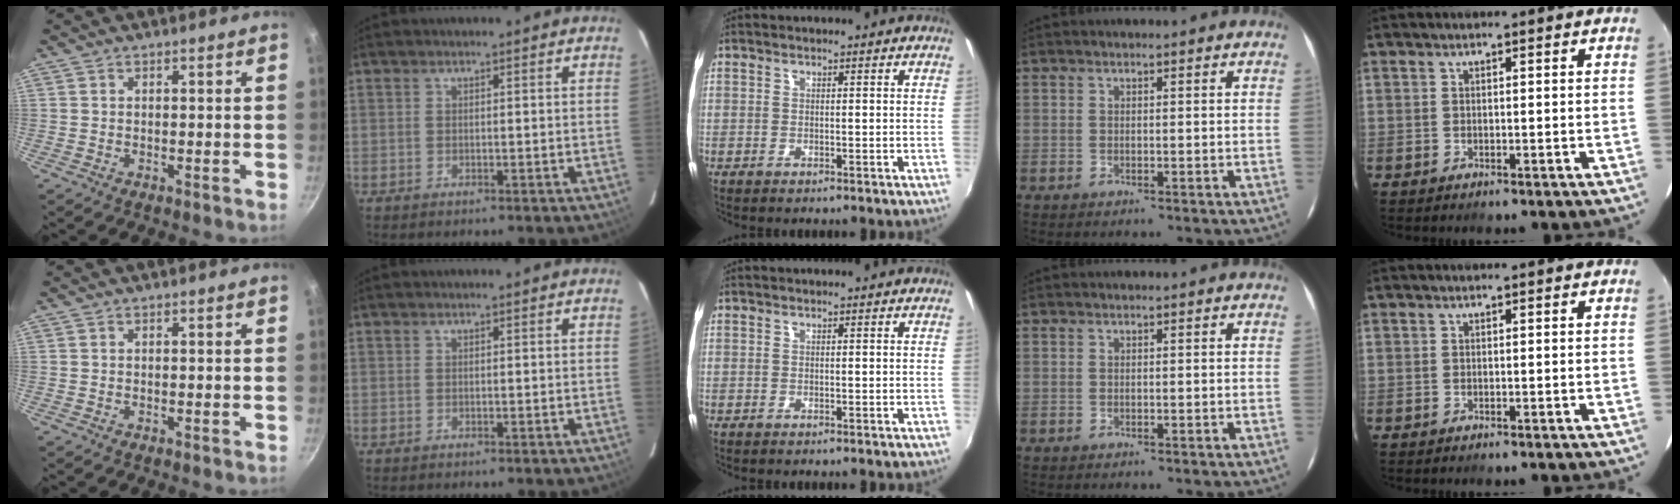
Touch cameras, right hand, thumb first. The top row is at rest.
{}